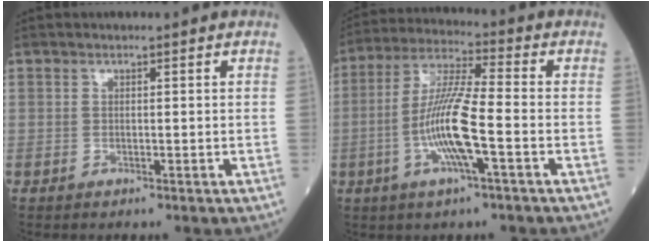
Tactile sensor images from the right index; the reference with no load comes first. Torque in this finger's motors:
{"motor_torque": [0.53, 0.00, 0.30, 0.21]}